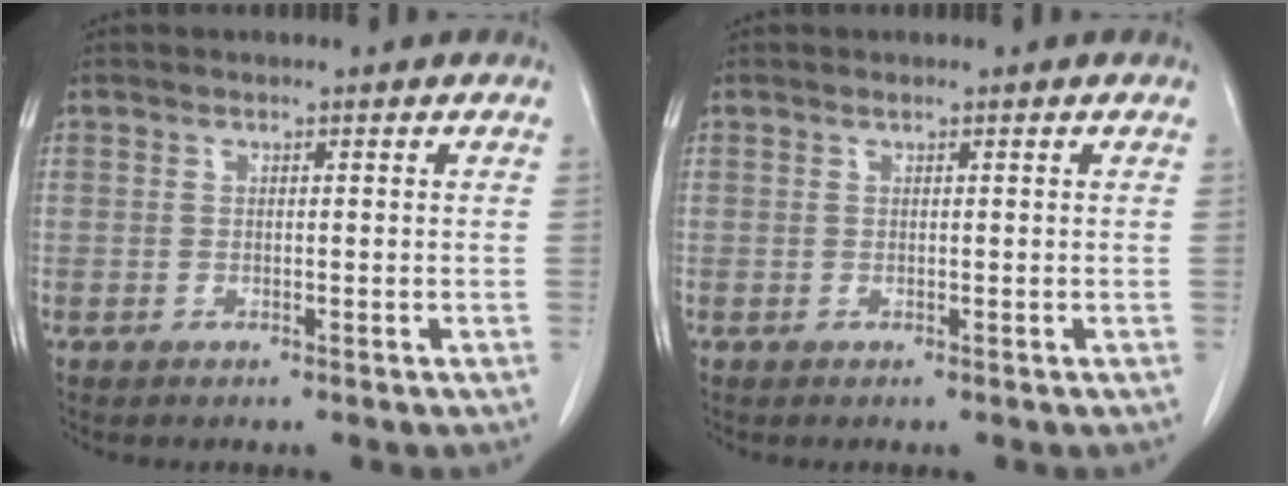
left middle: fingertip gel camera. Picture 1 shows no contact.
{"total": 0.0}